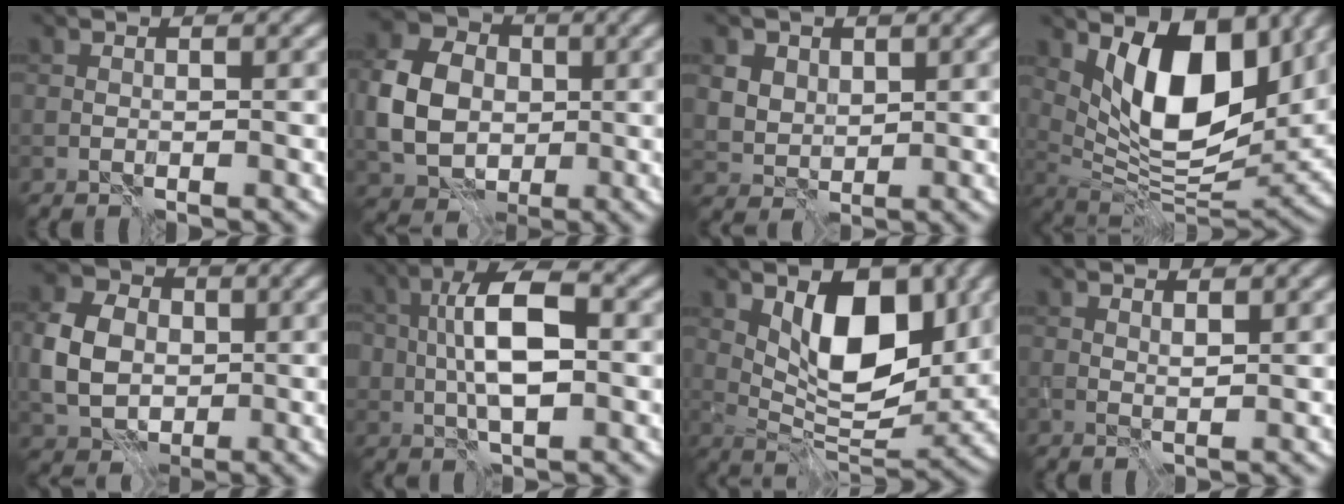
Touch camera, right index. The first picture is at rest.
{"total": 6.8, "force": [0.1, 5.6, 3.8], "torque": [-0.084, 0.010, -0.006]}
{"total": 4.8, "force": [2.6, 3.6, 1.8], "torque": [-0.056, 0.006, 0.050]}
{"total": 10.7, "force": [4.3, 5.1, 8.4], "torque": [-0.132, -0.015, 0.074]}
{"total": 5.7, "force": [0.2, 4.7, 3.3], "torque": [-0.074, 0.008, -0.003]}
{"total": 7.0, "force": [0.5, 3.3, 6.1], "torque": [-0.115, 0.011, 0.003]}
{"total": 8.6, "force": [2.7, 4.3, 6.9], "torque": [-0.107, -0.008, 0.044]}
{"total": 1.0, "force": [0.9, 0.1, 0.5], "torque": [-0.011, -0.002, 0.015]}